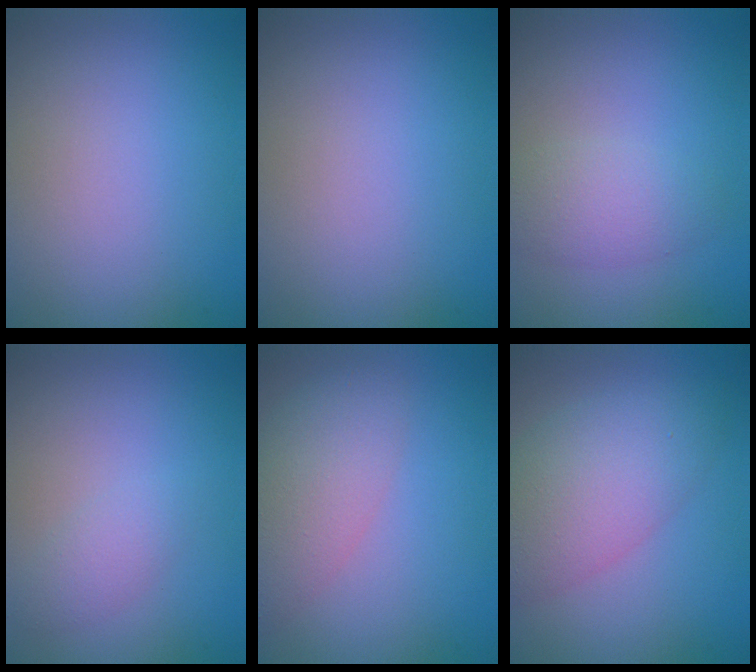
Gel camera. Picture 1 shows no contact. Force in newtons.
{"total": 0.0}
{"total": 2.8, "press": 2.8, "slide": 0.2}
{"total": 1.4, "press": 1.4, "slide": 0.1}
{"total": 4.8, "press": 4.8, "slide": 0.4}
{"total": 6.4, "press": 6.4, "slide": 0.2}